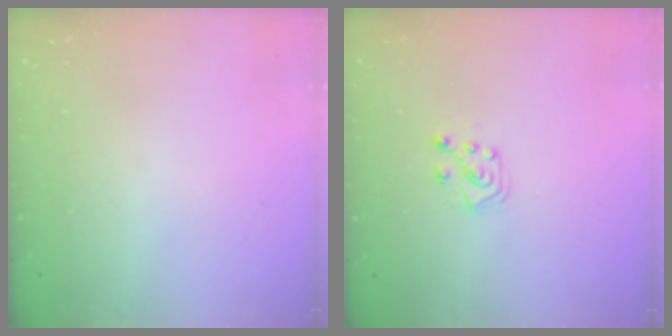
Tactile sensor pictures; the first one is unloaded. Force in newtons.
{"total": 7.3, "press": 7.2, "slide": 0.5}